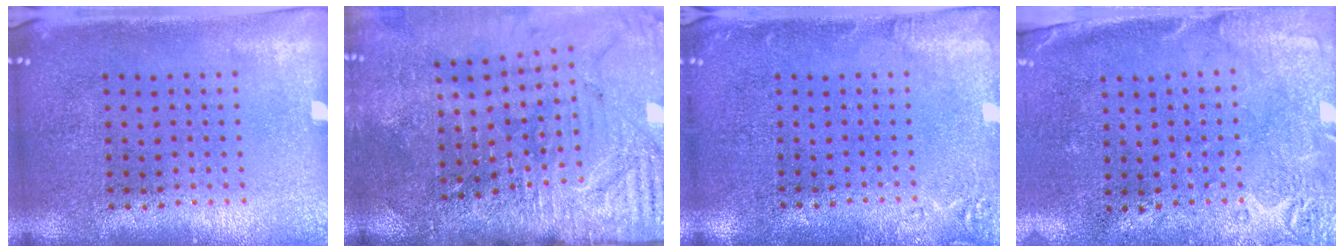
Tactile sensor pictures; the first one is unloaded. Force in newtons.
{"total": 4.0, "press": 3.6, "slide": 1.7}
{"total": 1.9, "press": 1.8, "slide": 0.3}
{"total": 2.8, "press": 2.2, "slide": 1.7}